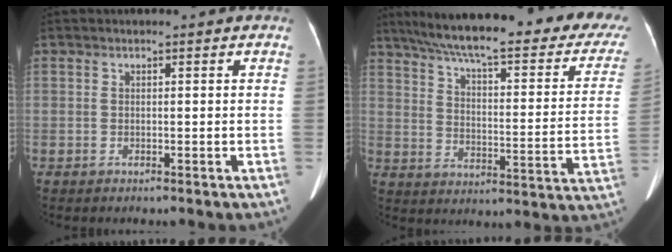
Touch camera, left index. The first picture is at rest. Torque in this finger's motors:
{"motor_torque": [-0.12, -1.56, 0.38, 0.14]}